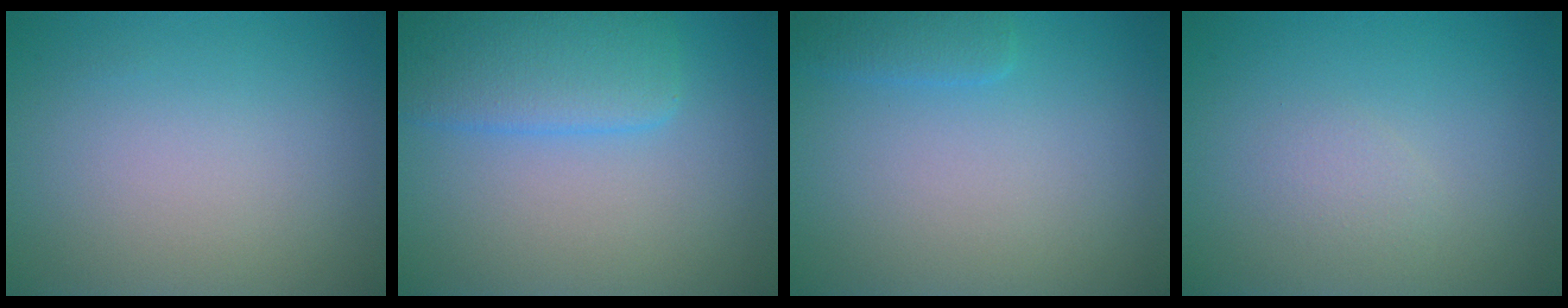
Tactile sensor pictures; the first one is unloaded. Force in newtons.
{"total": 4.8, "press": 4.8, "slide": 0.2}
{"total": 1.4, "press": 1.4, "slide": 0.2}
{"total": 1.0, "press": 1.0, "slide": 0.0}